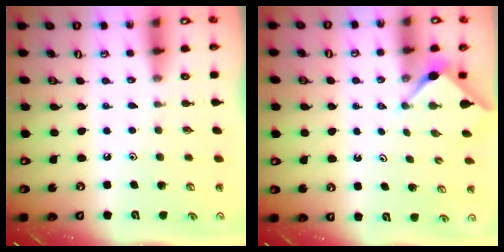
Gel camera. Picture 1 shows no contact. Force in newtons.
{"total": 2.9, "press": 2.9, "slide": 0.4}